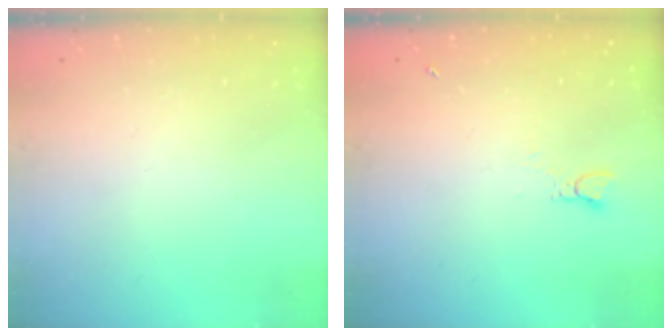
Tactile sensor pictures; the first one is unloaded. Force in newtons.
{"total": 0.9, "press": 0.9, "slide": 0.1}